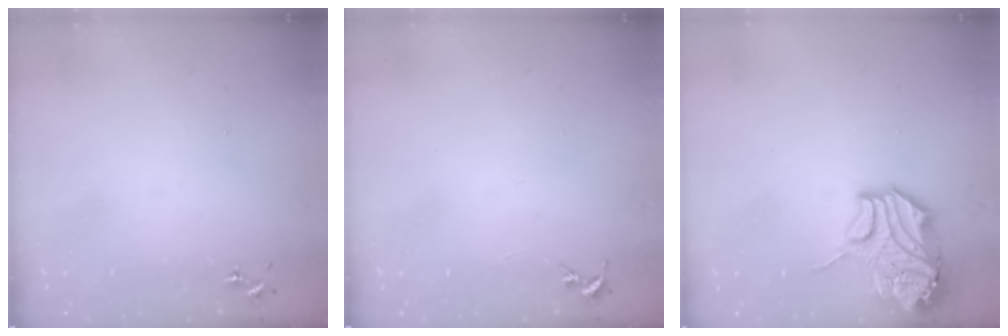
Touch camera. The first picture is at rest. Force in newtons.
{"total": 0.0}
{"total": 16.7, "press": 16.6, "slide": 1.9}